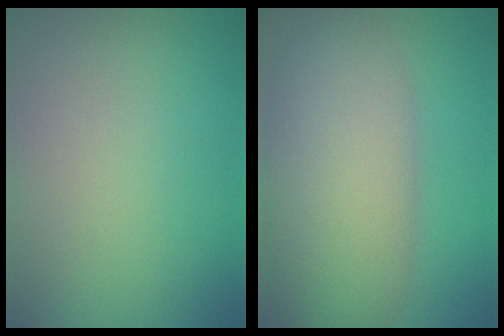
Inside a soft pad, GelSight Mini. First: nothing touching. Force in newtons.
{"total": 9.1, "press": 9.1, "slide": 0.3}